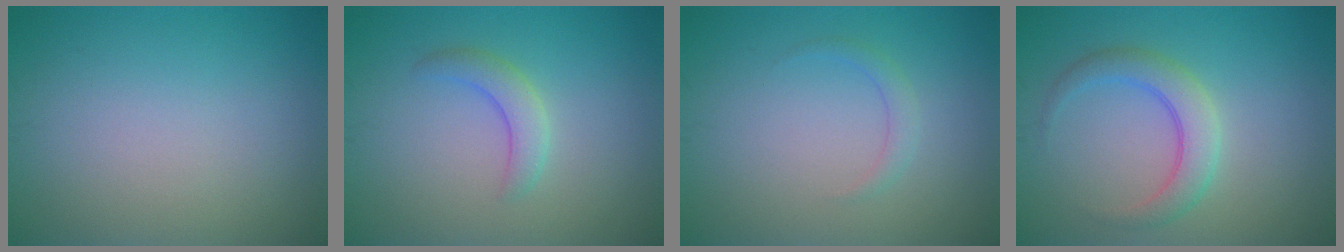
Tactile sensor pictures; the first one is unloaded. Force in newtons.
{"total": 2.3, "press": 2.2, "slide": 0.2}
{"total": 0.8, "press": 0.8, "slide": 0.0}
{"total": 3.4, "press": 3.4, "slide": 0.1}